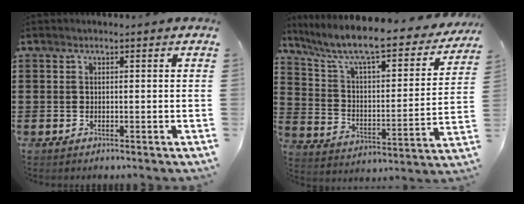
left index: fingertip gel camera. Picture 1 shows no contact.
{"total": 8.7, "force": [7.2, 1.0, 4.7], "torque": [-0.122, -0.055, 0.118]}